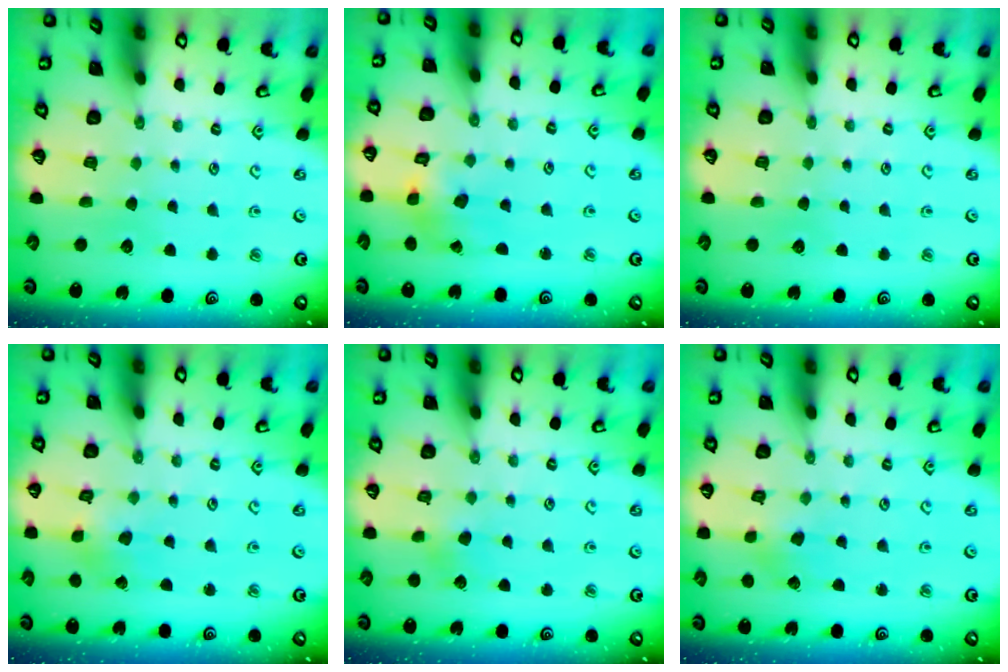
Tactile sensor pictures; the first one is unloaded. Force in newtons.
{"total": 5.2, "press": 5.1, "slide": 0.6}
{"total": 0.0}
{"total": 2.1, "press": 2.1, "slide": 0.2}
{"total": 2.8, "press": 2.8, "slide": 0.6}
{"total": 2.3, "press": 2.3, "slide": 0.4}